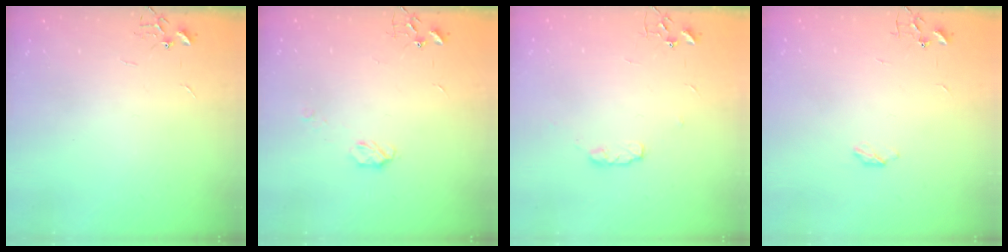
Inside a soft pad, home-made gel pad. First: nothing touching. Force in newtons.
{"total": 4.8, "press": 4.8, "slide": 0.7}
{"total": 5.7, "press": 5.6, "slide": 0.9}
{"total": 2.9, "press": 2.9, "slide": 0.5}